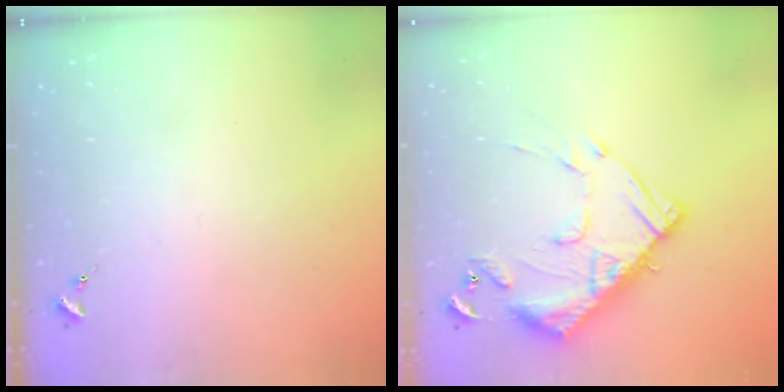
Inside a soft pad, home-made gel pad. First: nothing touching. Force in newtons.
{"total": 16.6, "press": 16.6, "slide": 1.4}